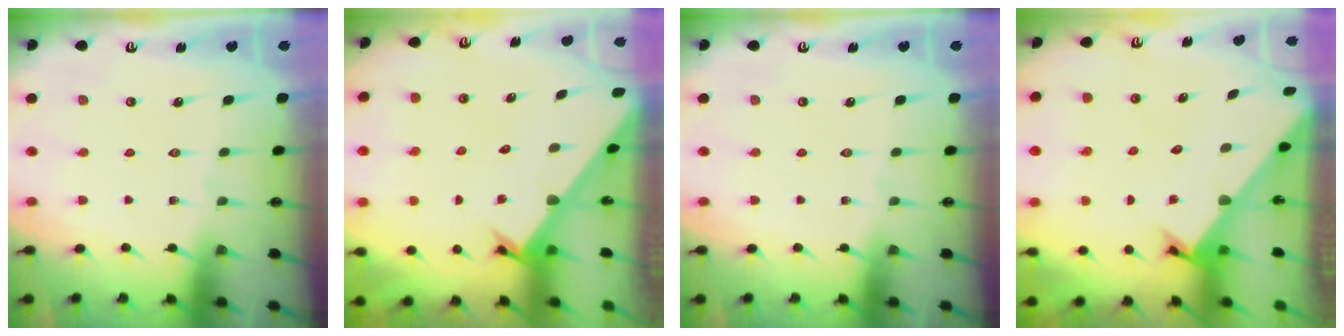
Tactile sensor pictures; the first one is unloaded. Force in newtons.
{"total": 2.2, "press": 2.2, "slide": 0.2}
{"total": 0.0}
{"total": 2.5, "press": 2.5, "slide": 0.3}